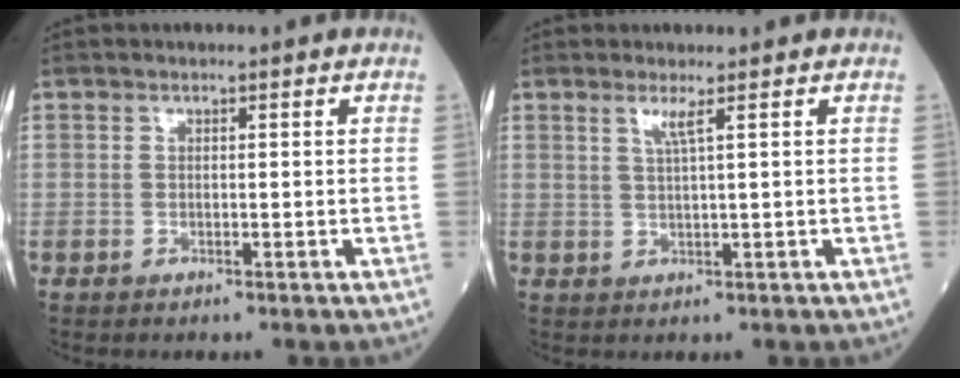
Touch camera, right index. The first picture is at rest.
{"total": 1.9, "force": [1.0, -0.5, 1.6], "torque": [-0.036, -0.005, 0.023]}